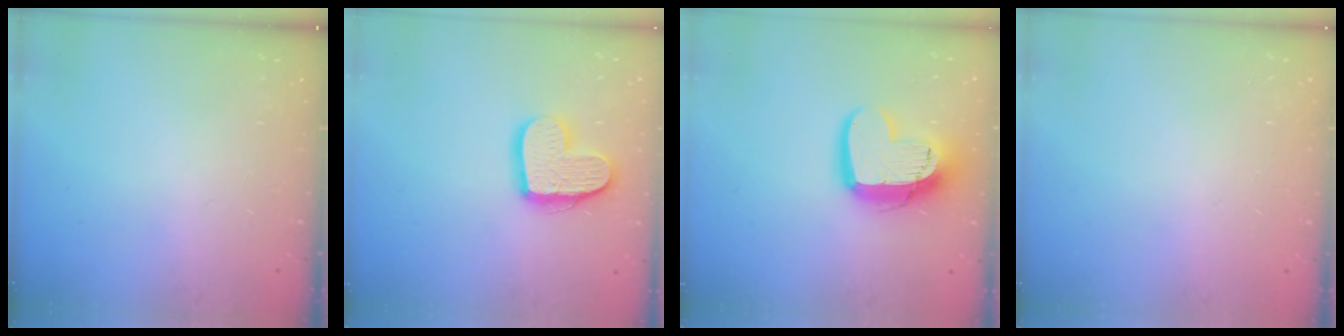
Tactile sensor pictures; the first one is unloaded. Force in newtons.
{"total": 14.1, "press": 14.0, "slide": 1.0}
{"total": 15.3, "press": 15.2, "slide": 1.2}
{"total": 0.0}